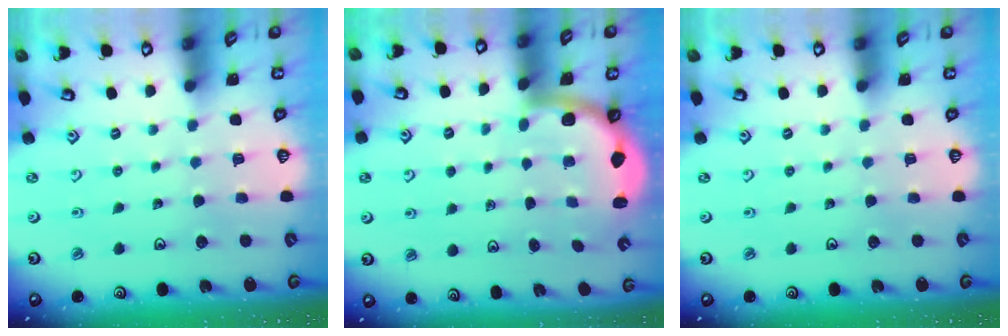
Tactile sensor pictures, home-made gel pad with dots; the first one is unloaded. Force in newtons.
{"total": 2.6, "press": 2.5, "slide": 0.7}
{"total": 0.0}